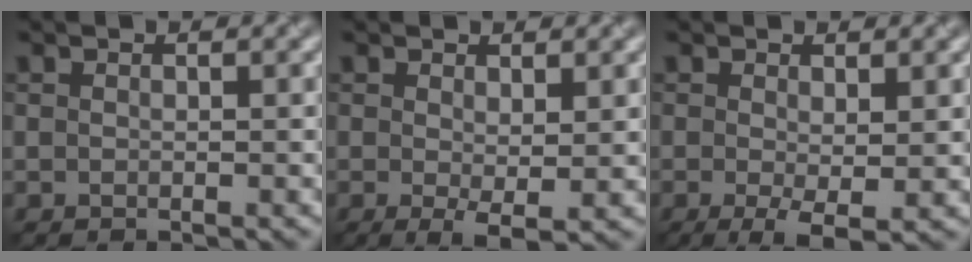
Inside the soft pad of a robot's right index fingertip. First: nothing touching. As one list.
[{"total": 2.1, "force": [0.1, 0.6, 2.1], "torque": [-0.036, -0.010, 0.006]}, {"total": 2.9, "force": [-0.4, 0.7, 2.8], "torque": [-0.052, -0.012, -0.006]}]